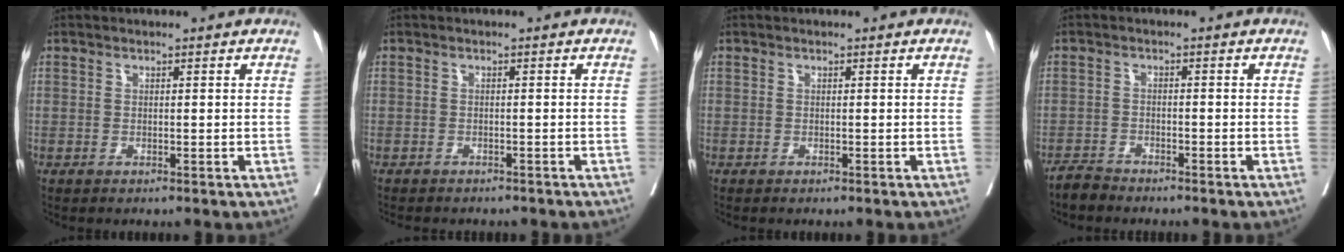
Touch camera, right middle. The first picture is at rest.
{"total": 6.9, "force": [-6.0, 2.3, 2.6], "torque": [-0.035, -0.003, -0.070]}
{"total": 0.0}
{"total": 2.2, "force": [-2.2, 0.3, 0.0], "torque": [-0.003, -0.007, -0.042]}